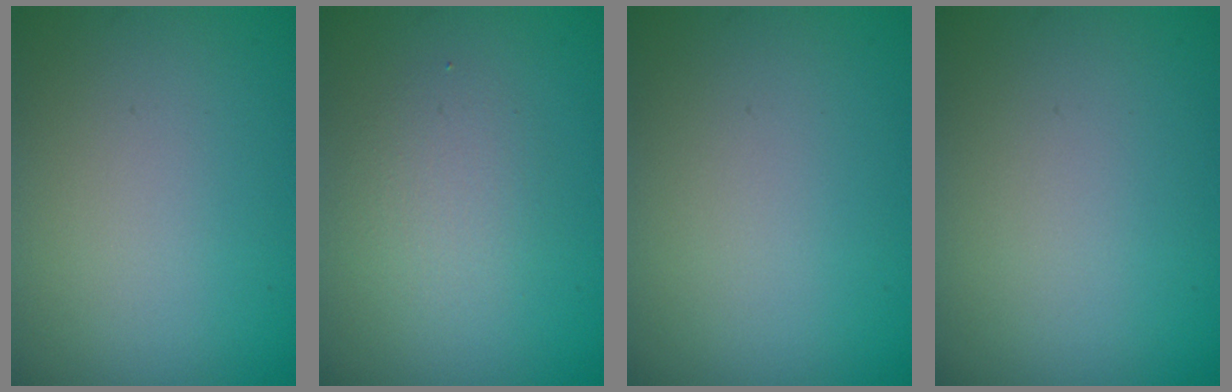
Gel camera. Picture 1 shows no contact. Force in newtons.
{"total": 2.2, "press": 2.2, "slide": 0.1}
{"total": 0.0}
{"total": 0.0}